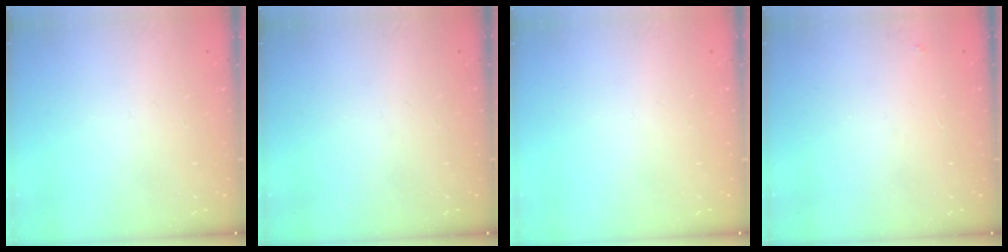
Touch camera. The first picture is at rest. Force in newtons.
{"total": 0.0}
{"total": 0.0}
{"total": 3.8, "press": 3.8, "slide": 0.2}